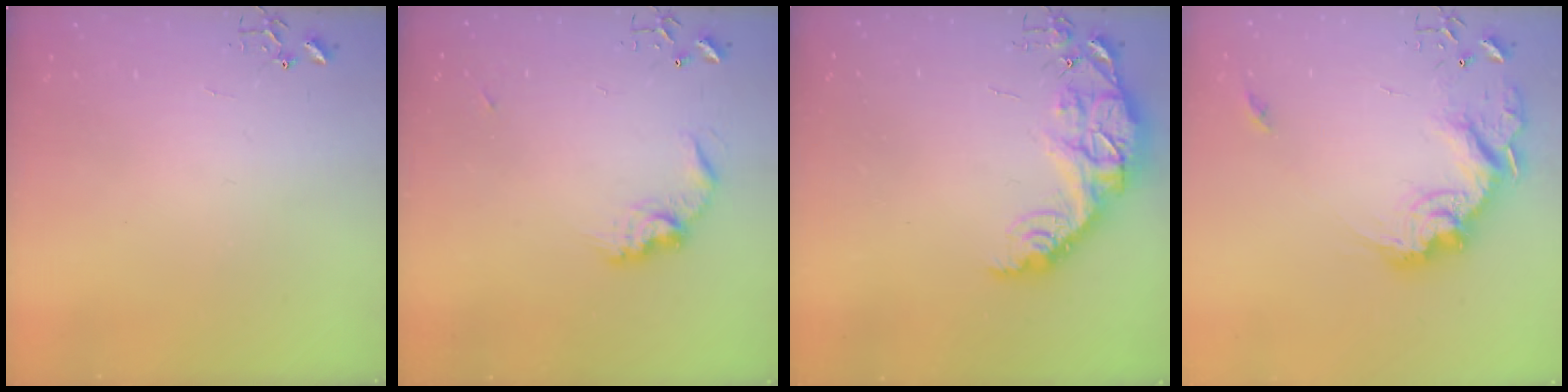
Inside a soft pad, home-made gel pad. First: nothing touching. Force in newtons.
{"total": 10.5, "press": 10.4, "slide": 0.5}
{"total": 14.8, "press": 14.7, "slide": 1.0}
{"total": 19.5, "press": 19.4, "slide": 1.8}